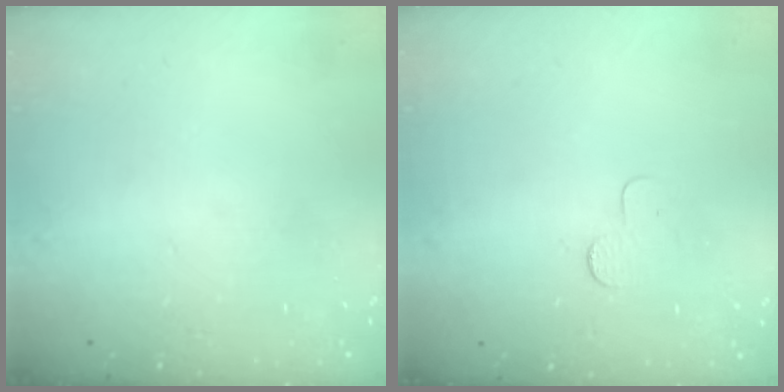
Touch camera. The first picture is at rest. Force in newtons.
{"total": 2.9, "press": 2.9, "slide": 0.3}